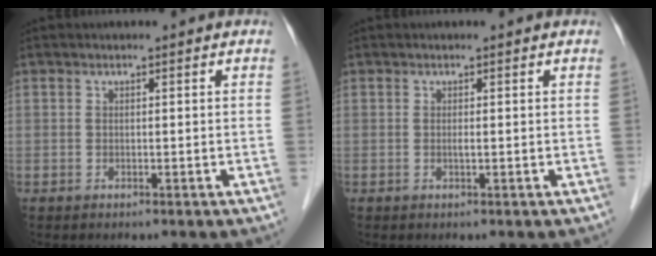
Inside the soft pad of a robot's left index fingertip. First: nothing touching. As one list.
[{"total": 0.5, "force": [-0.3, 0.0, 0.4], "torque": [-0.010, -0.006, -0.006]}]